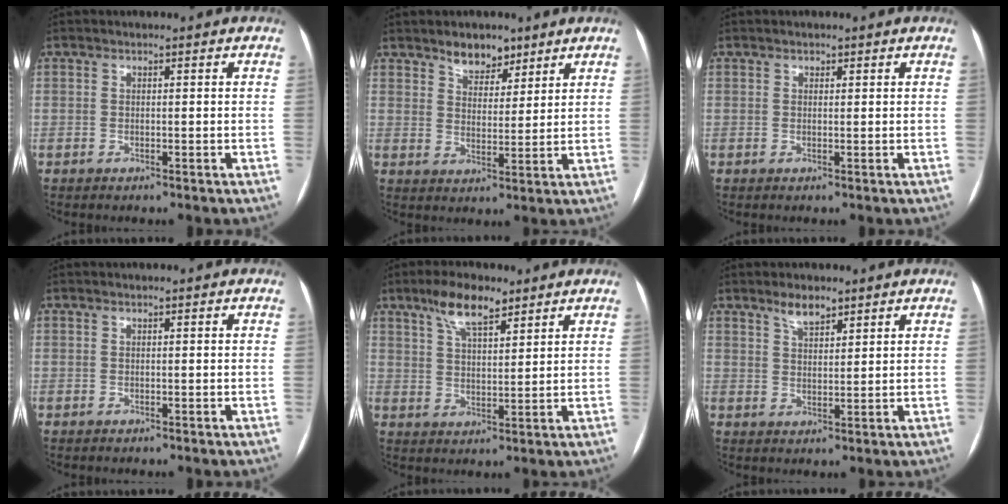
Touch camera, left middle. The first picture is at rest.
{"total": 5.4, "force": [4.1, 2.9, 2.0], "torque": [-0.026, 0.001, 0.071]}
{"total": 0.7, "force": [0.4, 0.5, 0.2], "torque": [-0.001, -0.003, 0.004]}
{"total": 0.0}
{"total": 7.4, "force": [5.1, 2.3, 4.8], "torque": [-0.095, 0.010, 0.095]}
{"total": 3.6, "force": [2.8, 1.3, 1.9], "torque": [-0.037, 0.003, 0.051]}